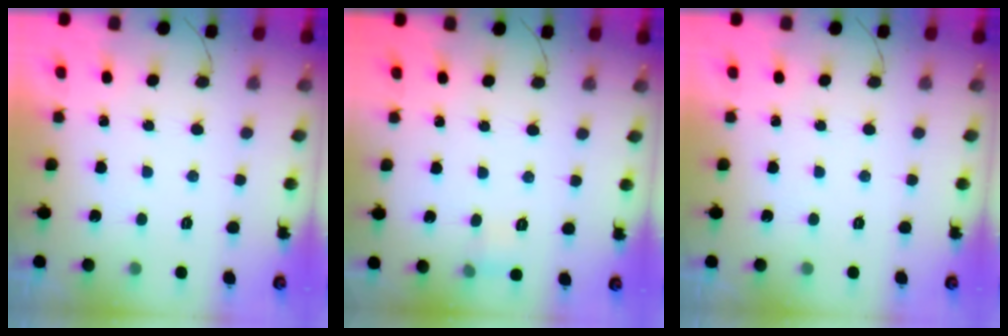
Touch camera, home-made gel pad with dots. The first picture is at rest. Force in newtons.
{"total": 4.8, "press": 4.5, "slide": 1.5}
{"total": 0.0}